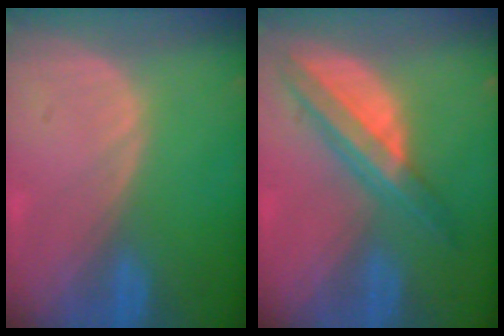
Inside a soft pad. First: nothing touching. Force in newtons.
{"total": 7.9, "press": 6.7, "slide": 4.2}